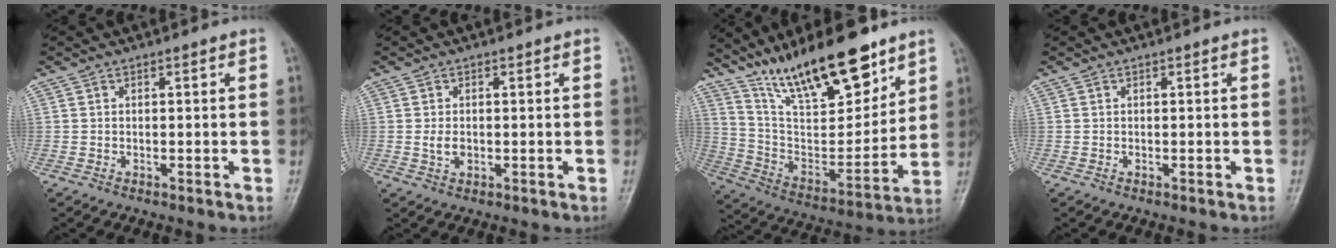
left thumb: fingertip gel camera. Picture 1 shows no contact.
{"total": 2.3, "force": [-0.1, 1.6, 1.7], "torque": [-0.028, -0.002, 0.000]}
{"total": 22.7, "force": [15.9, 7.6, 14.4], "torque": [-0.198, -0.069, 0.282]}
{"total": 0.0}